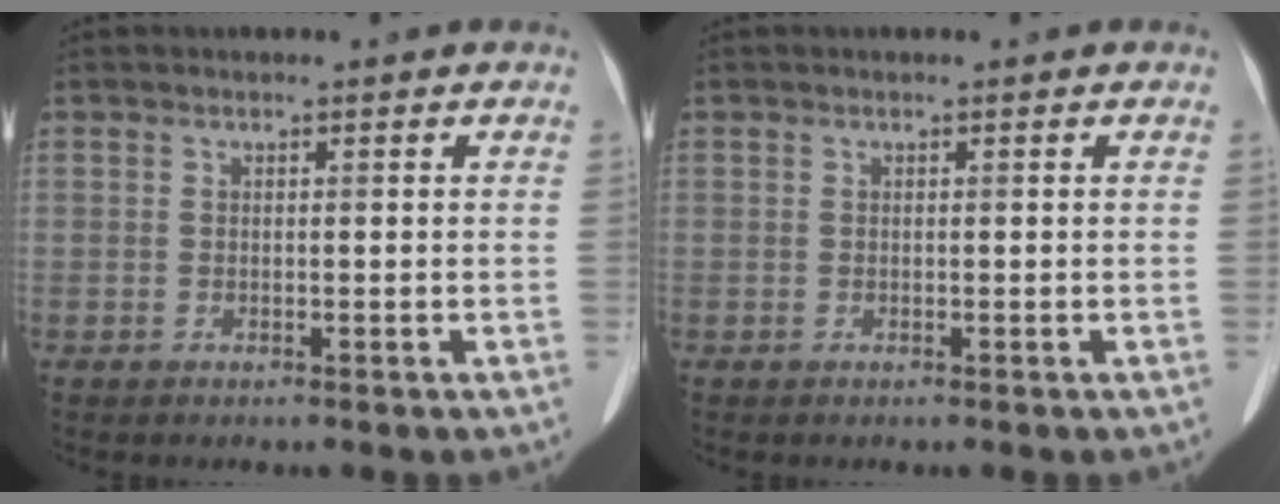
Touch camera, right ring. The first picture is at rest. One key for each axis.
{"total": 0.0}